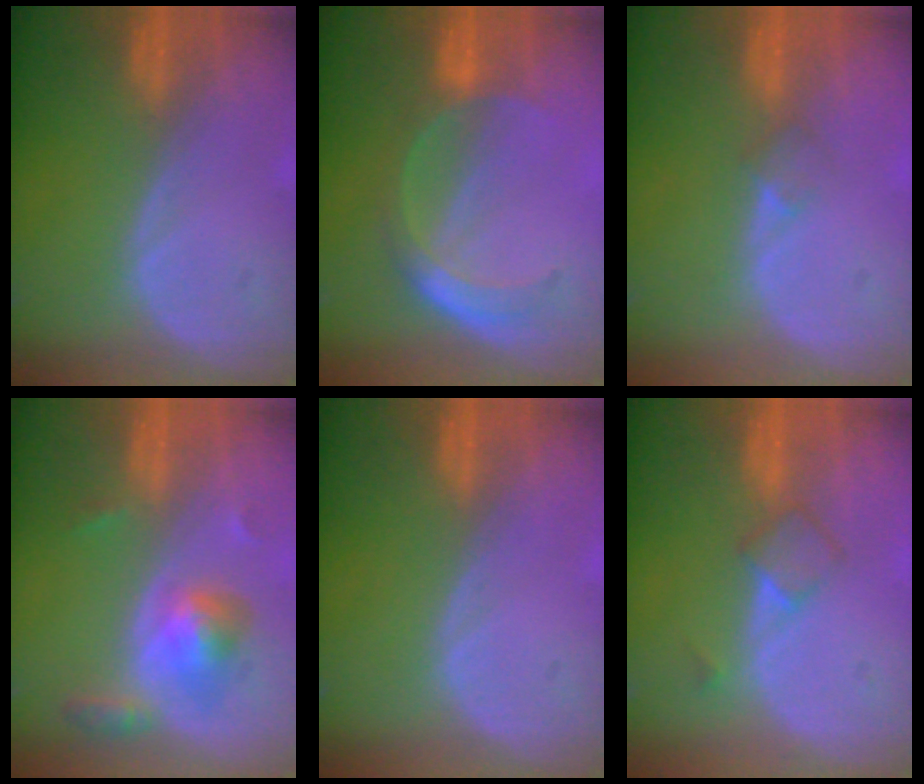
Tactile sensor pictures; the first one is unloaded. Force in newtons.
{"total": 6.0, "press": 5.2, "slide": 3.1}
{"total": 2.0, "press": 1.6, "slide": 1.1}
{"total": 5.2, "press": 5.2, "slide": 0.4}
{"total": 0.0}
{"total": 3.6, "press": 3.3, "slide": 1.2}